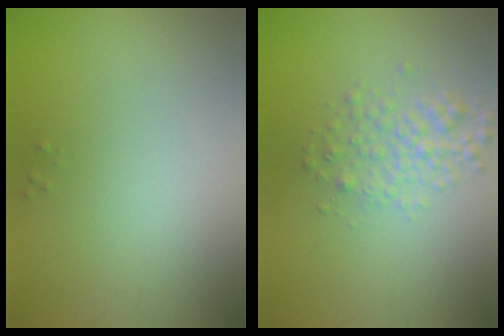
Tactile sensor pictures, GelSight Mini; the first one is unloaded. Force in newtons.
{"total": 2.6, "press": 2.6, "slide": 0.1}